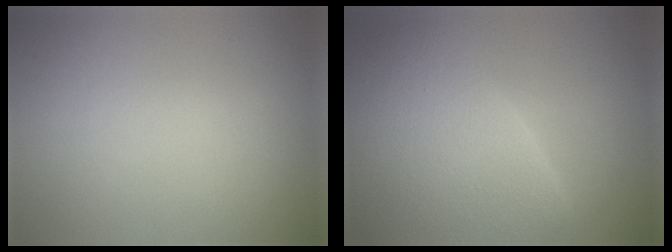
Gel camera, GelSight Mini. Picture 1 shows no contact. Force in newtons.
{"total": 9.0, "press": 9.0, "slide": 0.4}